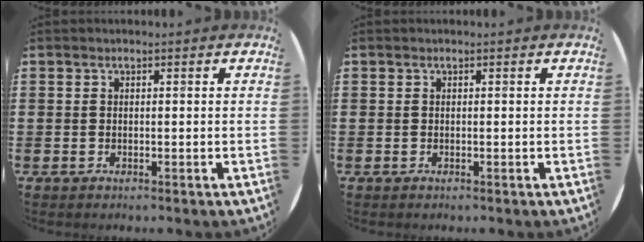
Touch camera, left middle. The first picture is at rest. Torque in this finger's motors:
{"motor_torque": [0.00, 0.00, 0.00, 0.00]}